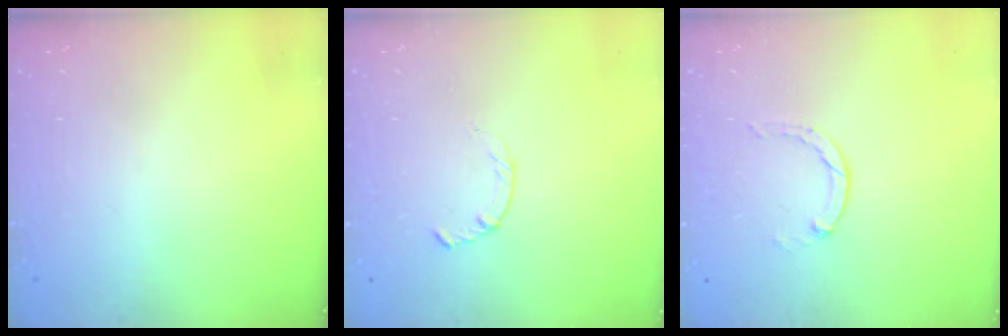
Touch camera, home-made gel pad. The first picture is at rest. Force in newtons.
{"total": 2.4, "press": 2.3, "slide": 0.4}
{"total": 0.8, "press": 0.7, "slide": 0.2}